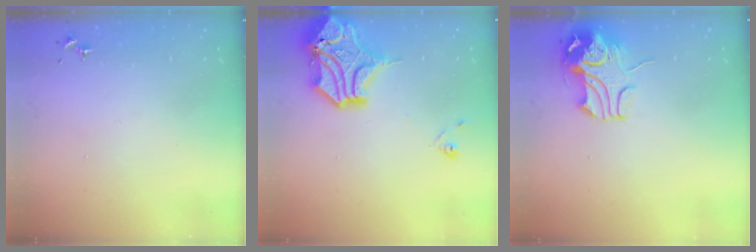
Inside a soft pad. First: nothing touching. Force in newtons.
{"total": 16.5, "press": 16.3, "slide": 2.5}
{"total": 9.7, "press": 9.6, "slide": 1.7}